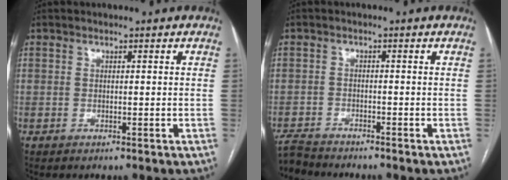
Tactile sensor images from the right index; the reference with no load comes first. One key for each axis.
{"total": 3.4, "fx": -3.4, "fy": -0.2, "fz": -0.2, "tx": 0.008, "ty": -0.018, "tz": -0.064}